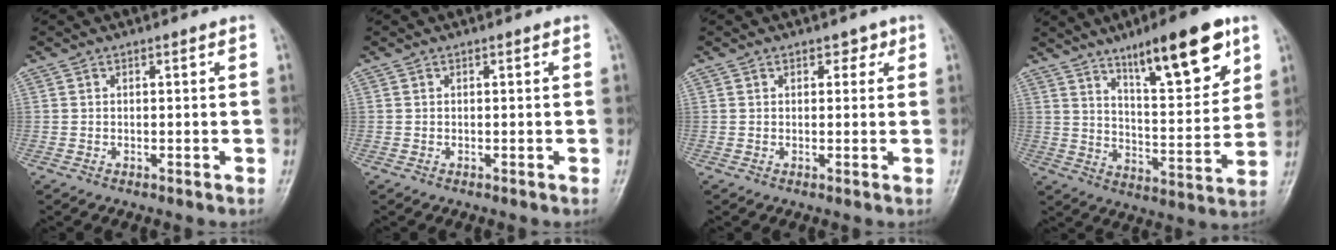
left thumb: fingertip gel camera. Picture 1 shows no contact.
{"total": 0.0}
{"total": 2.1, "force": [1.2, 1.4, 1.0], "torque": [0.008, -0.002, 0.011]}
{"total": 17.4, "force": [10.4, 4.7, 13.2], "torque": [-0.169, -0.055, 0.167]}